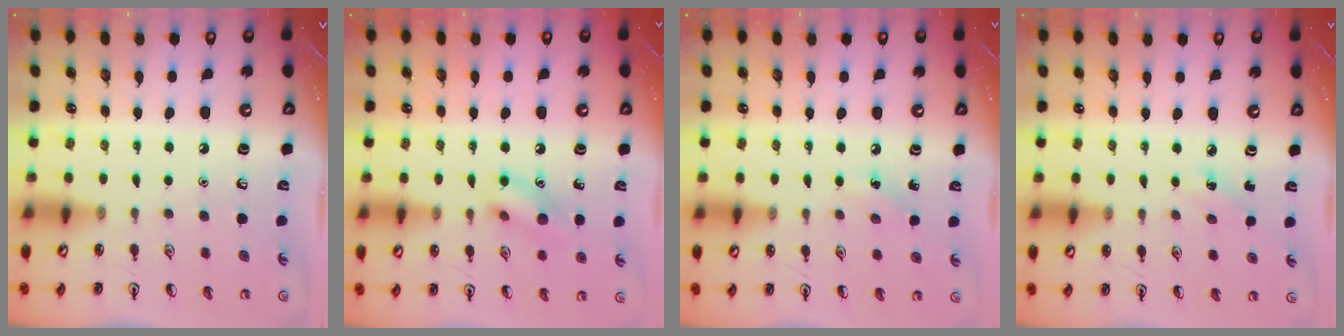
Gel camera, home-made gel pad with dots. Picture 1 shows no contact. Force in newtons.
{"total": 10.5, "press": 10.4, "slide": 0.9}
{"total": 5.6, "press": 5.3, "slide": 1.9}
{"total": 1.9, "press": 1.7, "slide": 0.8}